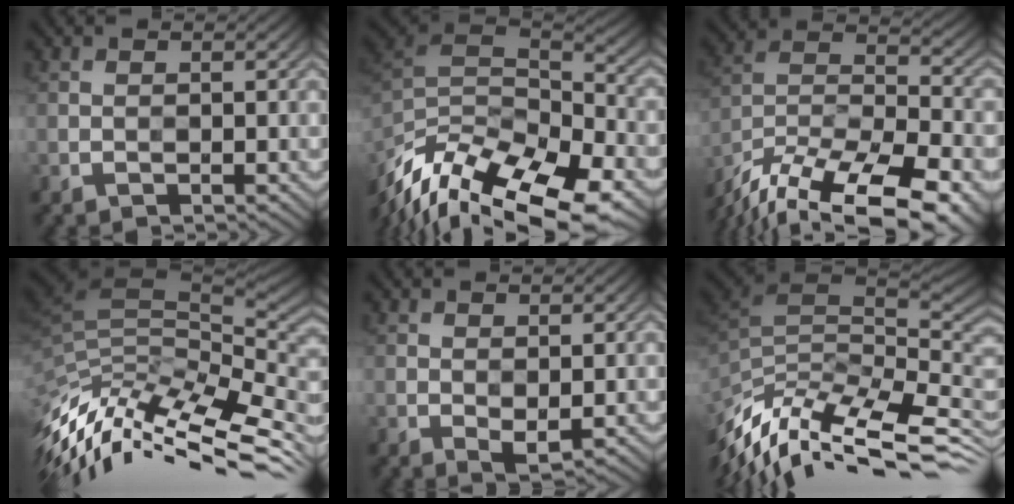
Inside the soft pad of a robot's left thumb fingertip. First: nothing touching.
{"total": 18.0, "force": [-12.1, 7.7, 10.9], "torque": [-0.243, -0.015, -0.176]}
{"total": 19.6, "force": [-15.9, 6.3, 9.7], "torque": [-0.184, -0.035, -0.242]}
{"total": 14.0, "force": [-6.3, 6.1, 11.0], "torque": [-0.249, -0.016, -0.097]}
{"total": 1.7, "force": [0.4, 0.8, 1.4], "torque": [-0.026, -0.006, 0.011]}
{"total": 13.0, "force": [-5.5, 5.5, 10.5], "torque": [-0.237, 0.001, -0.079]}